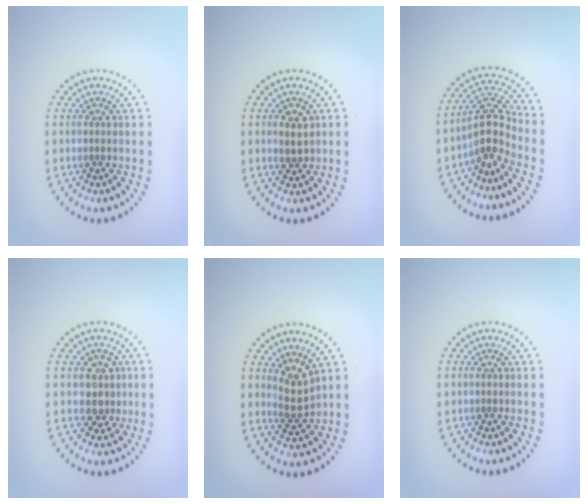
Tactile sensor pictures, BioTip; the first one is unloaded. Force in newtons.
{"total": 2.1, "press": 2.1, "slide": 0.6}
{"total": 3.6, "press": 3.0, "slide": 2.0}
{"total": 2.4, "press": 2.2, "slide": 1.1}
{"total": 2.3, "press": 1.9, "slide": 1.3}
{"total": 0.0}